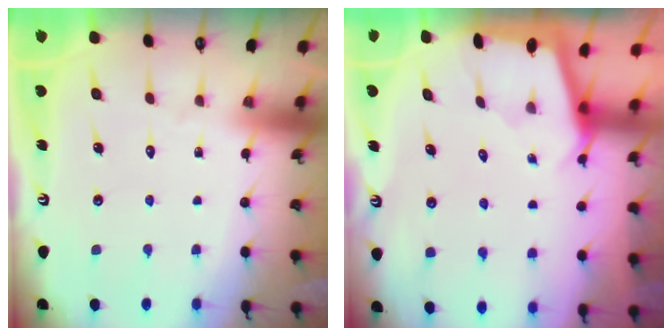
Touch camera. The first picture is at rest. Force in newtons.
{"total": 1.8, "press": 1.7, "slide": 0.1}